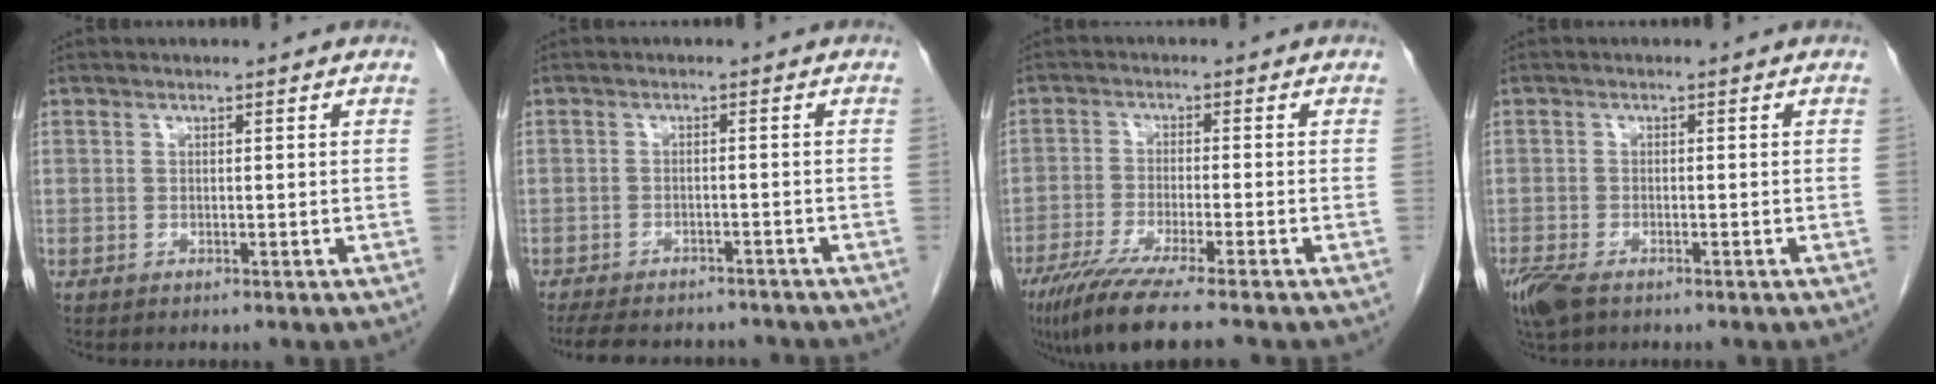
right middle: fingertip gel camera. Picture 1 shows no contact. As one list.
[{"total": 11.9, "force": [-10.5, 3.7, 4.2], "torque": [-0.092, -0.005, -0.138]}, {"total": 10.4, "force": [-8.0, -0.5, 6.7], "torque": [-0.111, -0.032, -0.132]}, {"total": 5.0, "force": [-3.5, 1.9, 3.0], "torque": [-0.065, -0.012, -0.061]}]